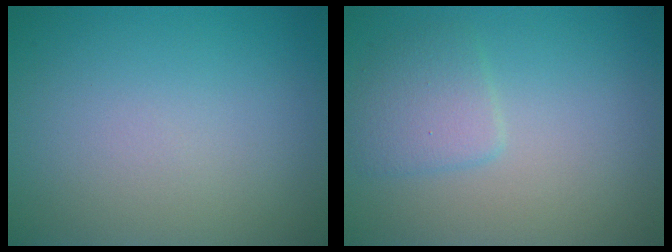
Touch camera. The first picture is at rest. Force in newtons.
{"total": 2.3, "press": 2.3, "slide": 0.1}